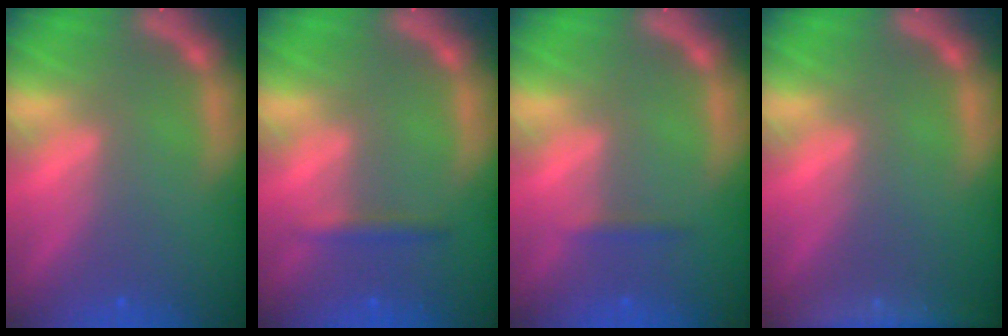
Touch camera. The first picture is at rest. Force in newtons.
{"total": 1.4}
{"total": 0.9}
{"total": 9.0}